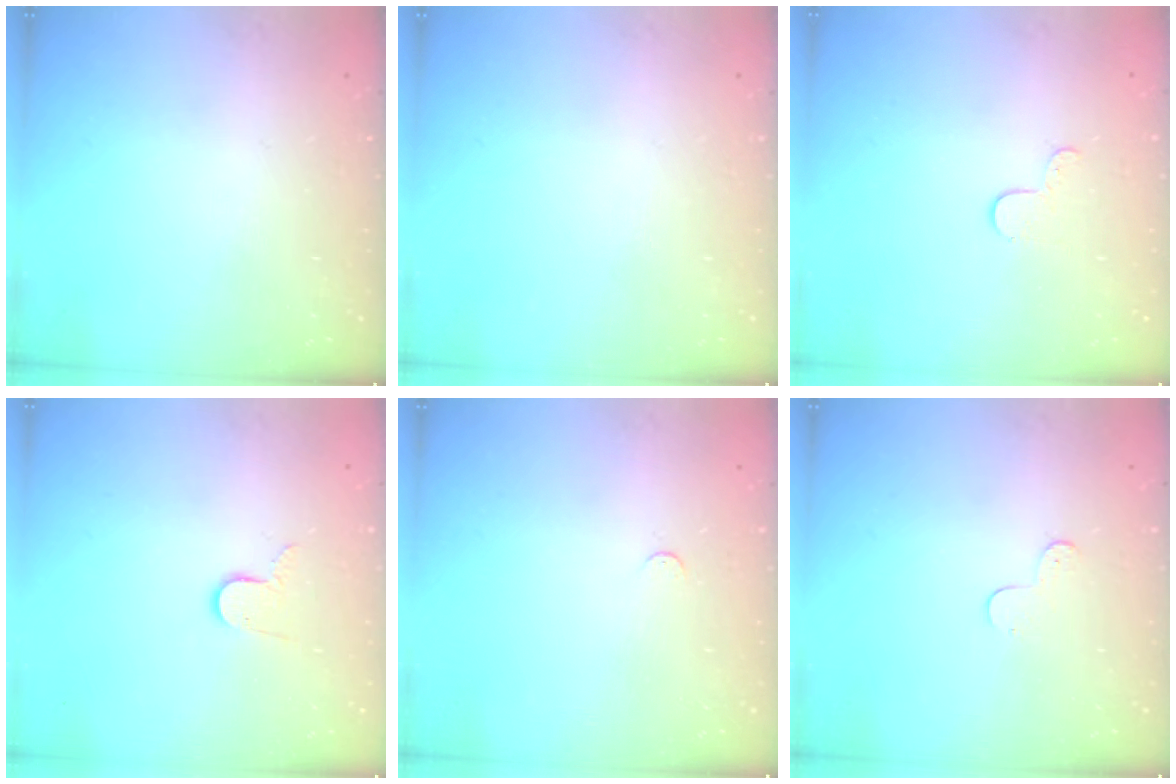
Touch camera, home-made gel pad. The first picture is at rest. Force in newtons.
{"total": 0.0}
{"total": 3.3, "press": 3.2, "slide": 0.3}
{"total": 6.5, "press": 6.4, "slide": 0.5}
{"total": 2.7, "press": 2.7, "slide": 0.2}
{"total": 3.9, "press": 3.9, "slide": 0.4}